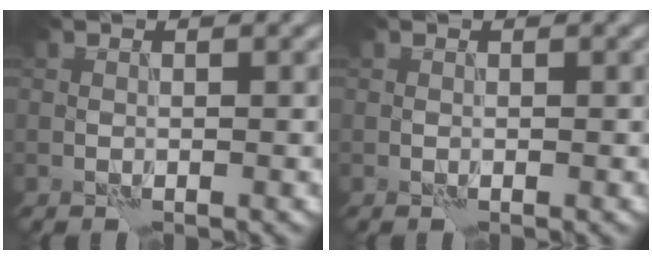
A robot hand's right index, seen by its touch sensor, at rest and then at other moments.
{"total": 0.0}